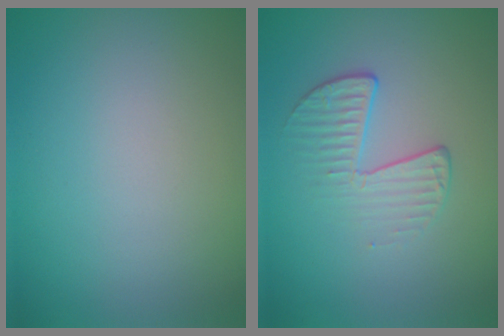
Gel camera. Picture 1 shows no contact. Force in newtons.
{"total": 2.2, "press": 1.3, "slide": 1.8}